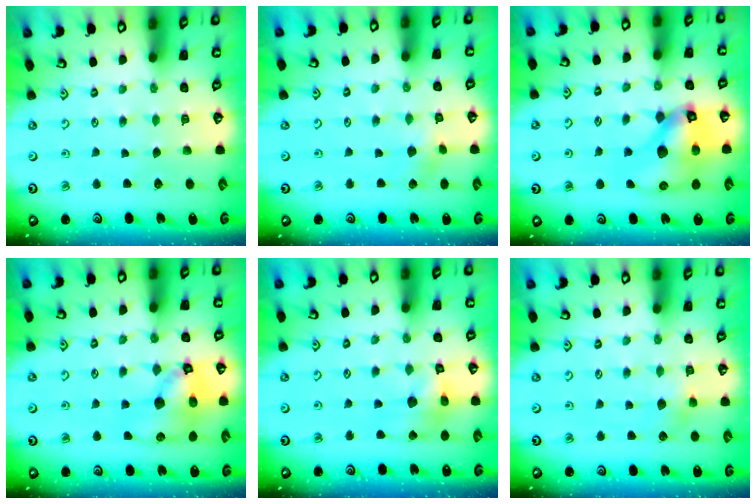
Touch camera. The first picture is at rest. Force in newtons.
{"total": 2.9, "press": 2.9, "slide": 0.4}
{"total": 15.8, "press": 15.6, "slide": 2.2}
{"total": 14.6, "press": 14.4, "slide": 2.2}
{"total": 12.9, "press": 12.8, "slide": 1.8}
{"total": 4.6, "press": 4.6, "slide": 0.5}